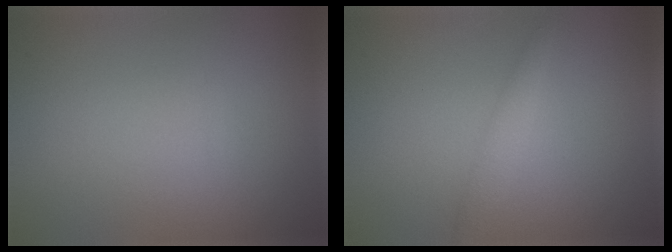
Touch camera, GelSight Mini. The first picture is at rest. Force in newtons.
{"total": 1.4, "press": 1.4, "slide": 0.0}